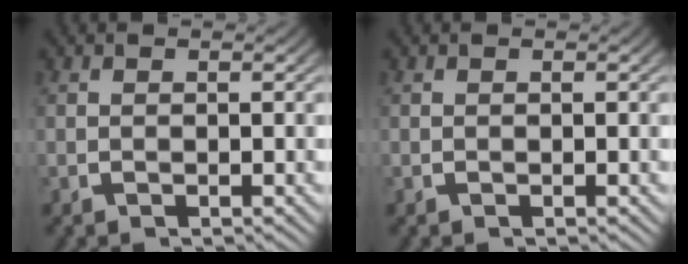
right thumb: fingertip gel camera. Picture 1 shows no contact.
{"total": 0.0}